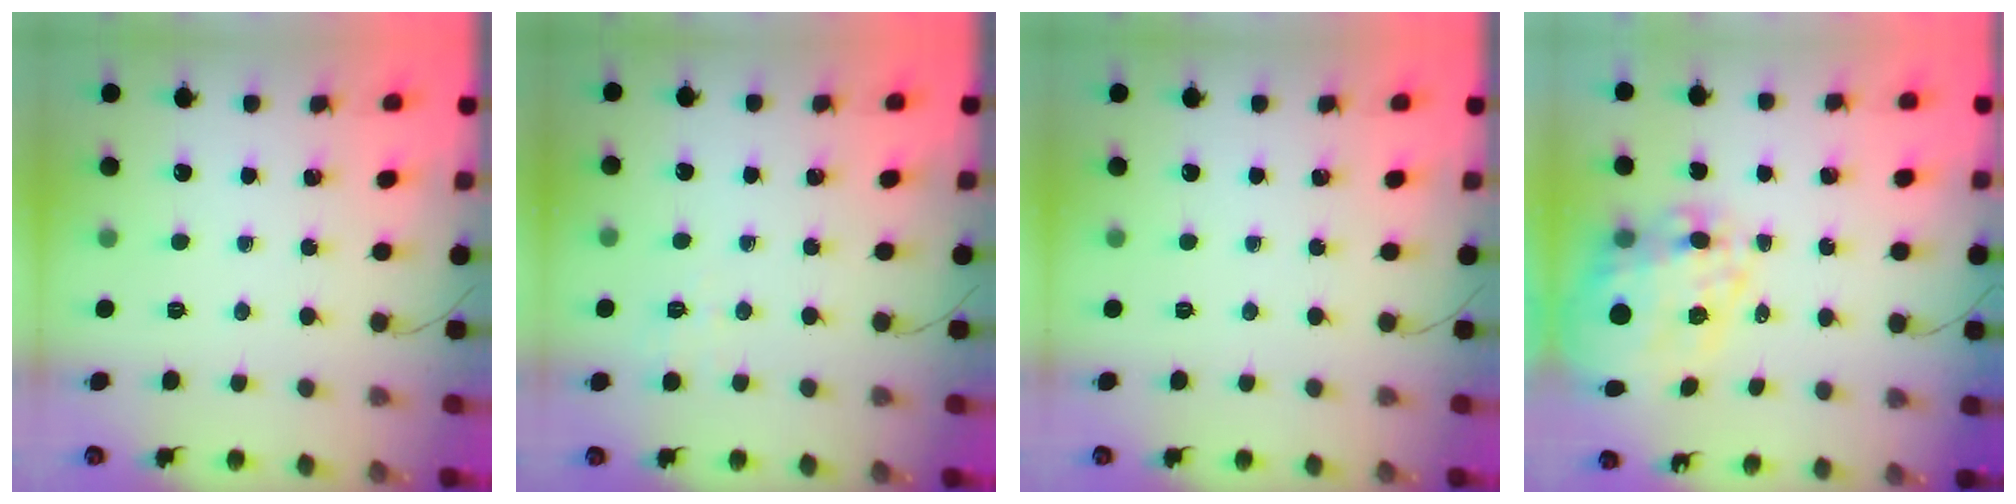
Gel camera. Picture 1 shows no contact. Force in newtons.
{"total": 2.7, "press": 2.0, "slide": 1.8}
{"total": 0.0}
{"total": 18.9, "press": 18.4, "slide": 4.3}